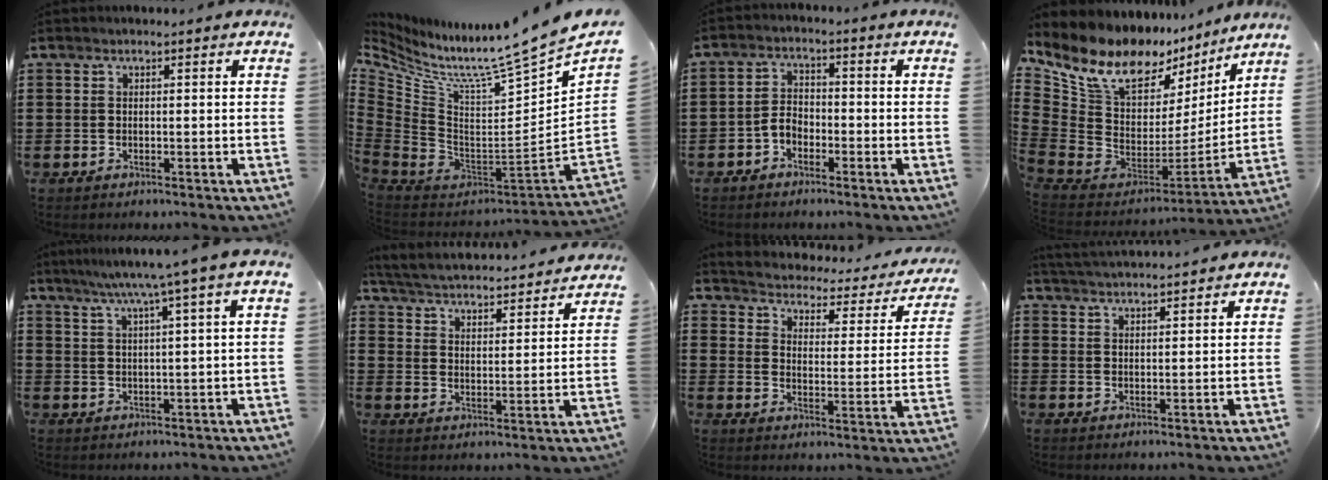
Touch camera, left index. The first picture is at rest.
{"total": 8.6, "force": [7.1, -1.9, 4.4], "torque": [-0.101, -0.095, 0.099]}
{"total": 2.9, "force": [-1.9, 1.7, 1.5], "torque": [-0.046, 0.004, -0.043]}
{"total": 11.1, "force": [8.4, 5.8, 4.4], "torque": [-0.128, -0.061, 0.149]}
{"total": 5.4, "force": [3.4, -1.1, 4.0], "torque": [-0.087, -0.011, 0.054]}
{"total": 3.6, "force": [3.5, -0.4, 0.4], "torque": [-0.031, -0.034, 0.052]}
{"total": 2.0, "force": [2.0, 0.3, -0.1], "torque": [-0.019, -0.027, 0.022]}
{"total": 2.8, "force": [2.8, -0.4, 0.1], "torque": [-0.014, -0.010, 0.051]}